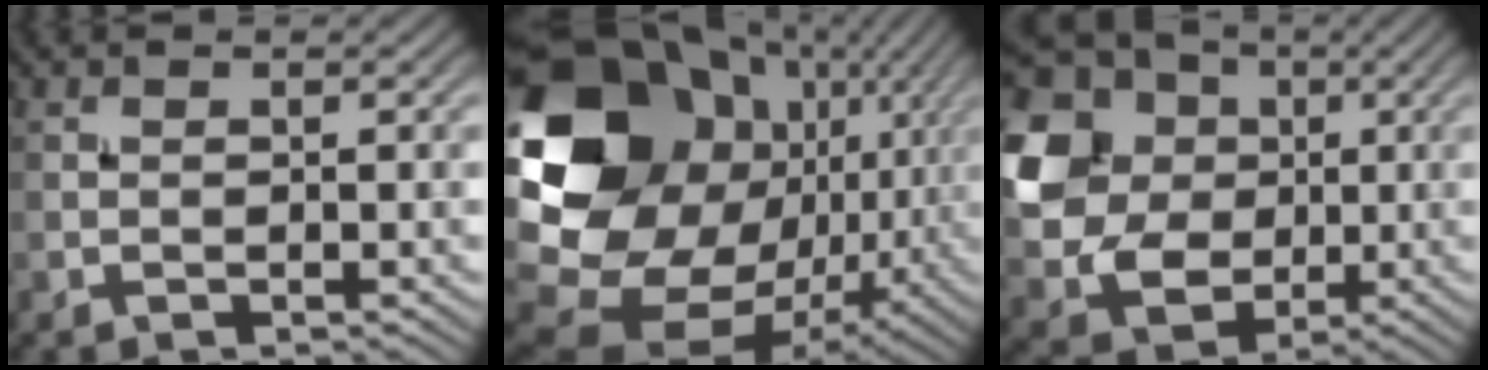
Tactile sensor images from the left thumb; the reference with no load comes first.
{"total": 20.9, "force": [2.5, 16.3, 12.8], "torque": [-0.294, -0.019, 0.081]}
{"total": 14.2, "force": [2.2, 11.9, 7.5], "torque": [-0.207, 0.004, 0.034]}